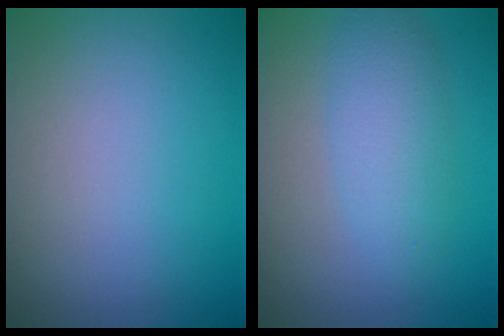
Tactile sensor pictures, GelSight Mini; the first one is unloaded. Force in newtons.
{"total": 3.3, "press": 3.3, "slide": 0.1}